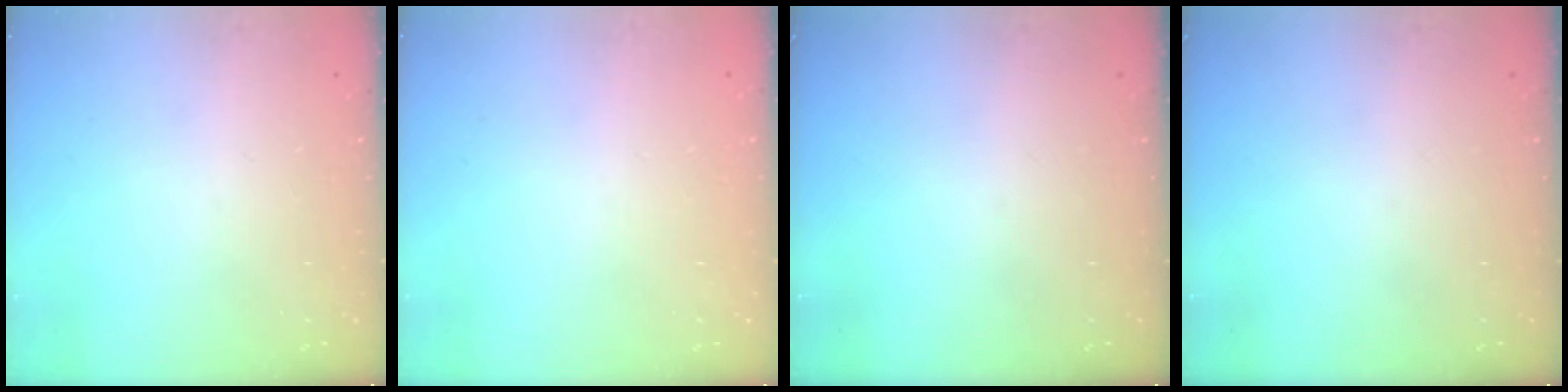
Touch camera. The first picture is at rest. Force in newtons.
{"total": 2.6, "press": 2.6, "slide": 0.2}
{"total": 0.0}
{"total": 0.0}